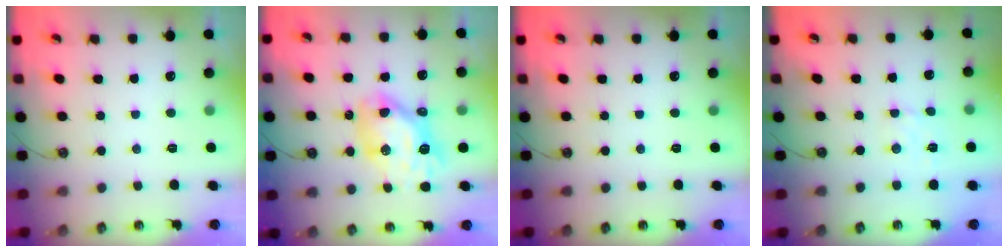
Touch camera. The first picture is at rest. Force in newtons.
{"total": 13.4, "press": 13.3, "slide": 1.6}
{"total": 0.0}
{"total": 2.1, "press": 2.0, "slide": 0.6}